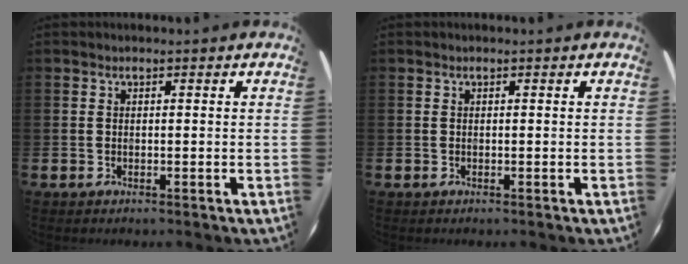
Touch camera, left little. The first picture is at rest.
{"total": 0.0}